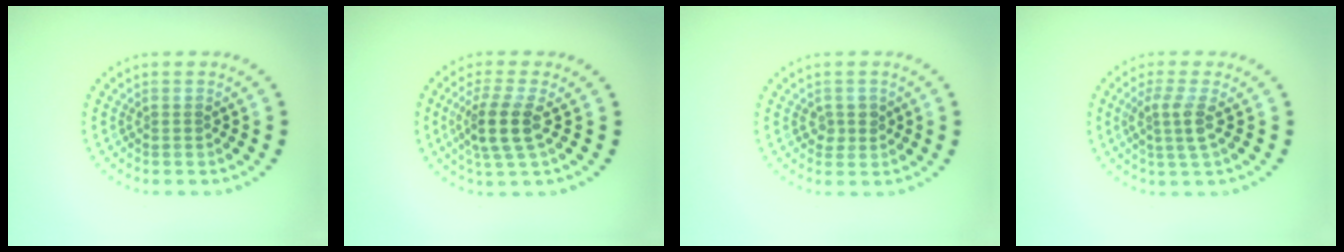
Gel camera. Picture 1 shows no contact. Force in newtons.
{"total": 3.5, "press": 2.9, "slide": 2.1}
{"total": 1.5, "press": 1.3, "slide": 0.6}
{"total": 2.6, "press": 2.1, "slide": 1.5}